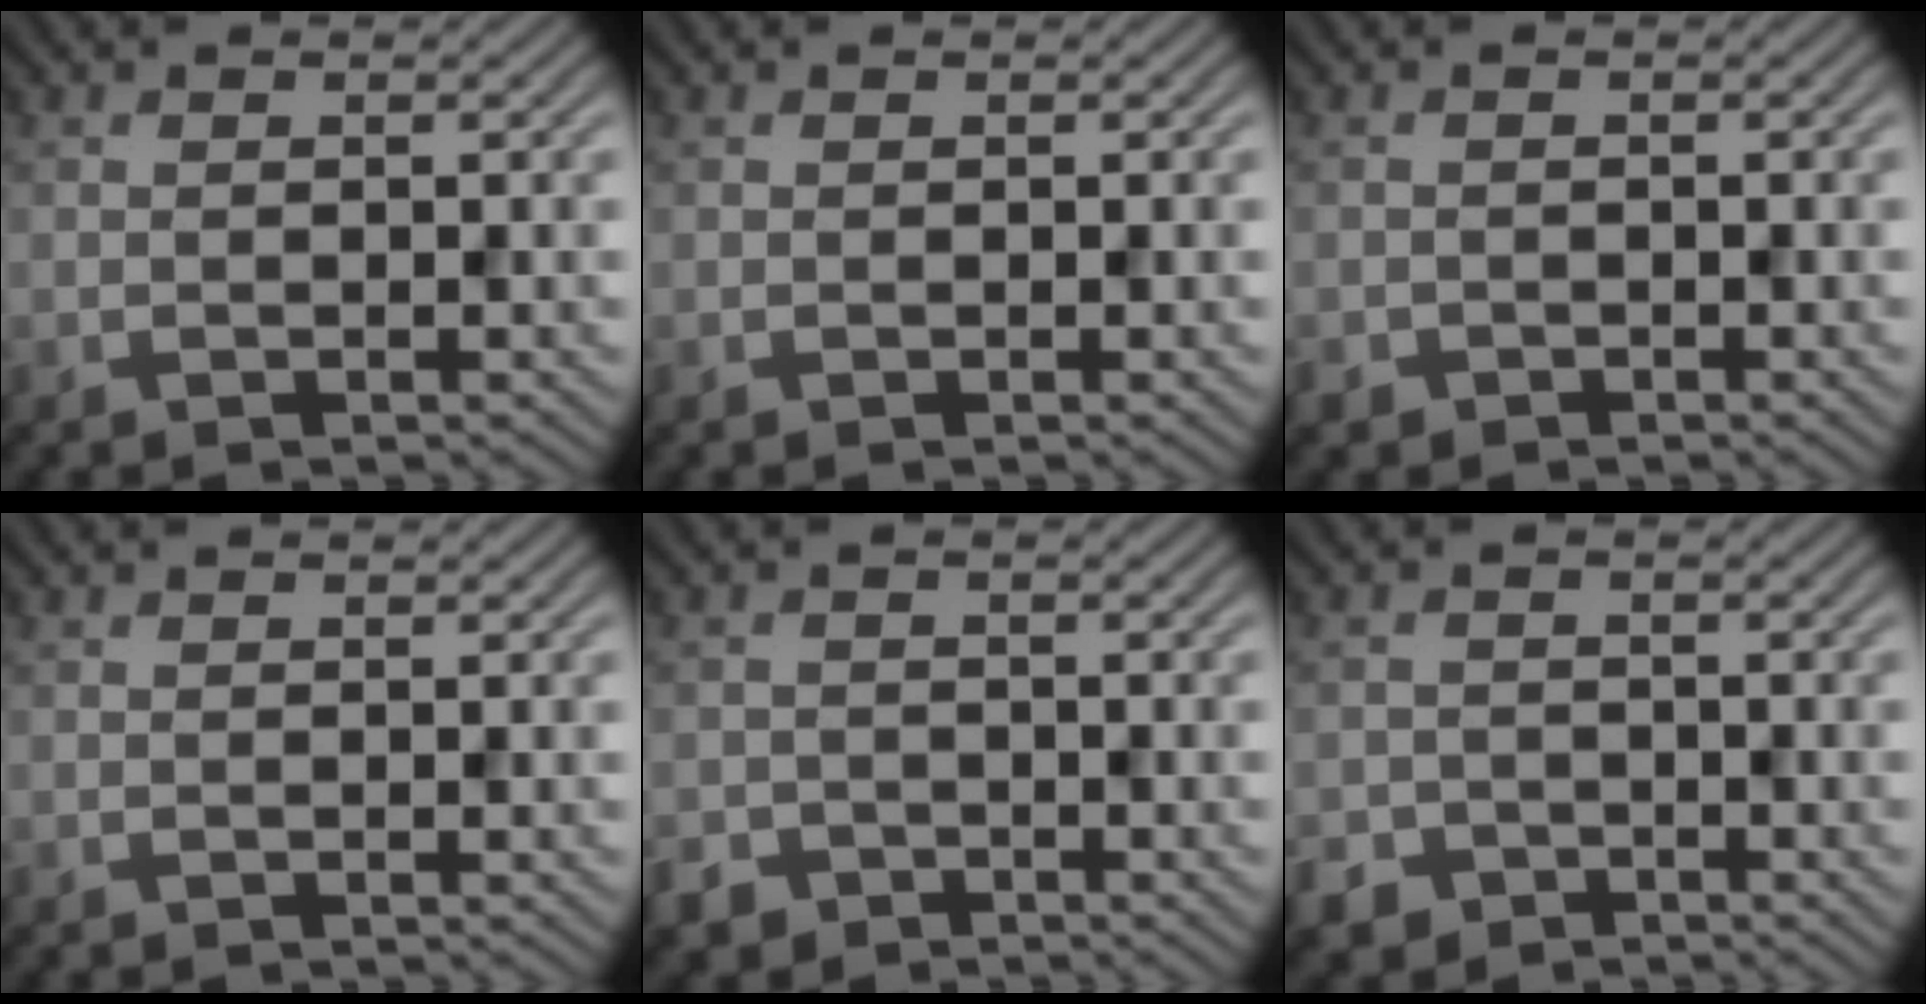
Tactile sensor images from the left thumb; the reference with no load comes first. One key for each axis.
{"total": 0.0}
{"total": 1.1, "fx": -0.8, "fy": 0.8, "fz": 0.1, "tx": -0.005, "ty": -0.006, "tz": -0.016}
{"total": 0.0}
{"total": 2.6, "fx": -1.9, "fy": 1.7, "fz": 0.4, "tx": -0.016, "ty": -0.006, "tz": -0.041}
{"total": 3.4, "fx": -2.4, "fy": 2.3, "fz": 0.4, "tx": -0.011, "ty": -0.002, "tz": -0.045}